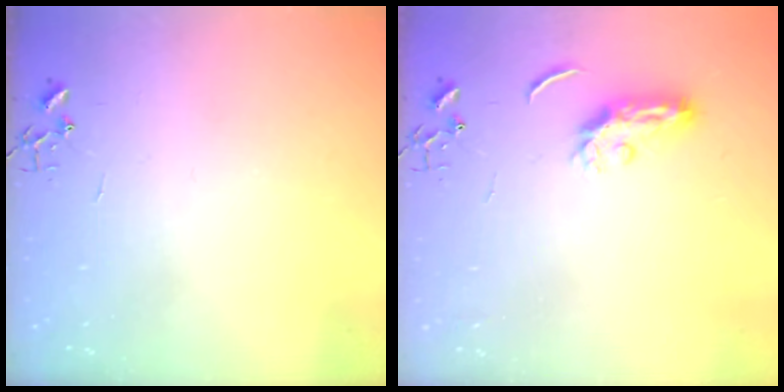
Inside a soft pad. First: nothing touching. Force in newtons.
{"total": 5.6, "press": 5.6, "slide": 0.5}